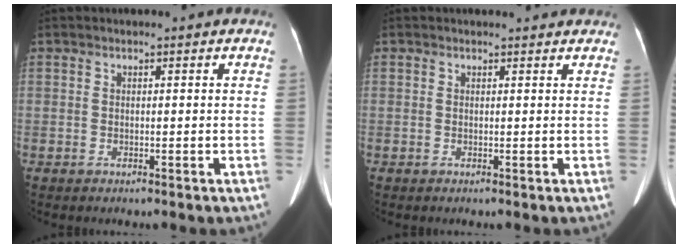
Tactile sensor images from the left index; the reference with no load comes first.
{"total": 2.1, "force": [2.0, 0.6, 0.1], "torque": [-0.007, 0.008, 0.019]}